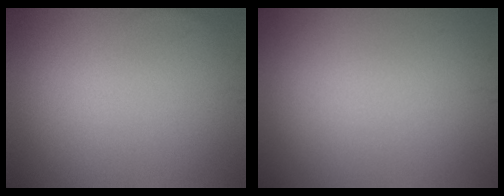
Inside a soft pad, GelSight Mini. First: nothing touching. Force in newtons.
{"total": 0.0}